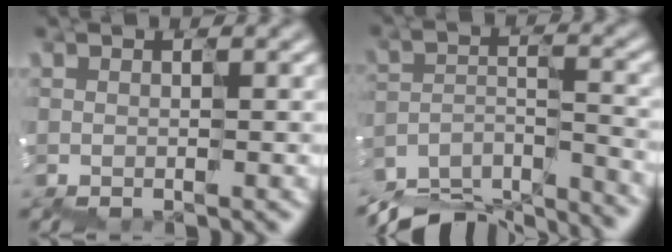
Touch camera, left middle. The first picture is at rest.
{"total": 10.1, "force": [-10.0, 1.3, 1.0], "torque": [-0.032, -0.007, -0.163]}